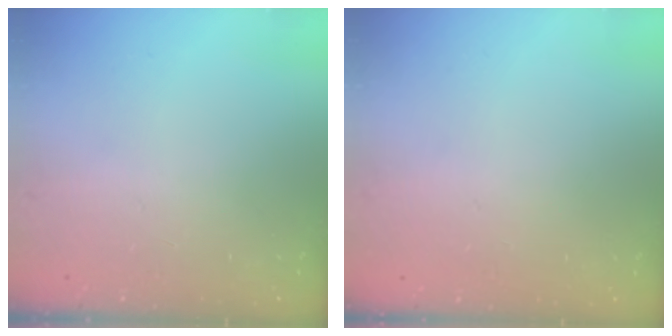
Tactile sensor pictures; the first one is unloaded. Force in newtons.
{"total": 0.0}